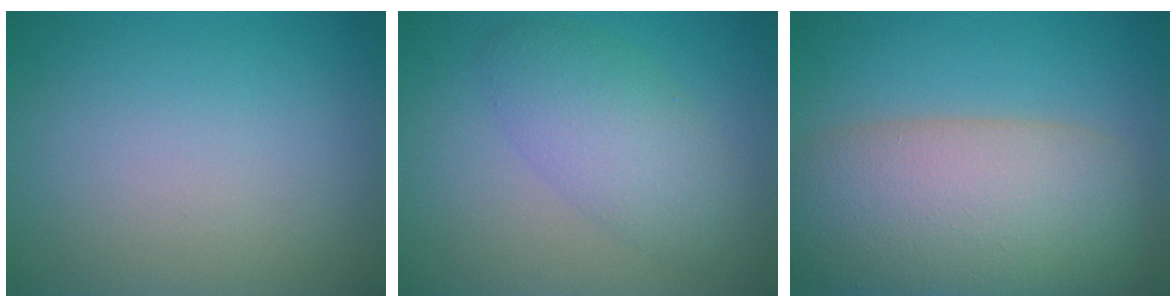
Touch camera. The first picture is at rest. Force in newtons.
{"total": 4.4, "press": 4.4, "slide": 0.1}
{"total": 11.1, "press": 11.1, "slide": 0.6}